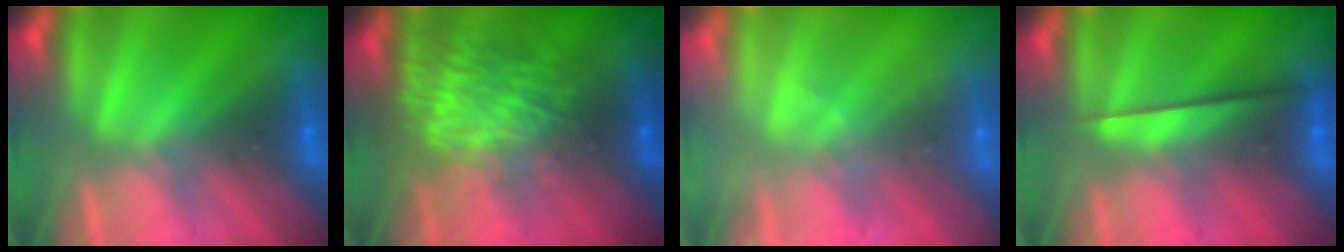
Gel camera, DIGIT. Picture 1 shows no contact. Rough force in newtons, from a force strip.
{"total": 7.0}
{"total": 2.2}
{"total": 2.3}